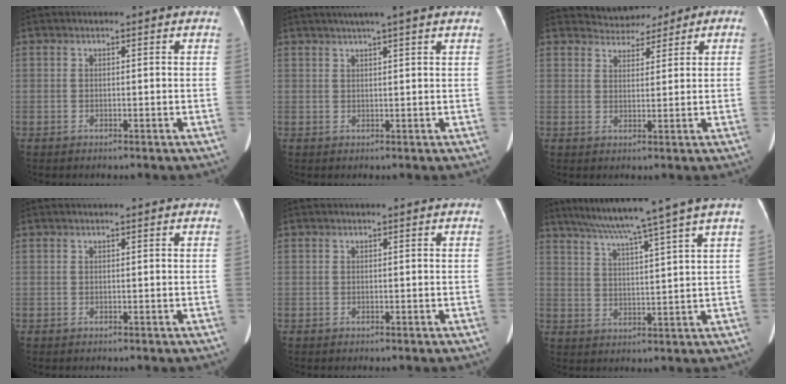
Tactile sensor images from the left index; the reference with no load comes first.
{"total": 6.2, "force": [4.9, 0.0, 3.8], "torque": [-0.058, 0.028, 0.069]}
{"total": 4.8, "force": [3.8, 2.7, 1.2], "torque": [-0.020, 0.025, 0.056]}
{"total": 0.0}
{"total": 0.0}
{"total": 12.4, "force": [9.9, -2.9, 6.9], "torque": [-0.109, -0.008, 0.145]}